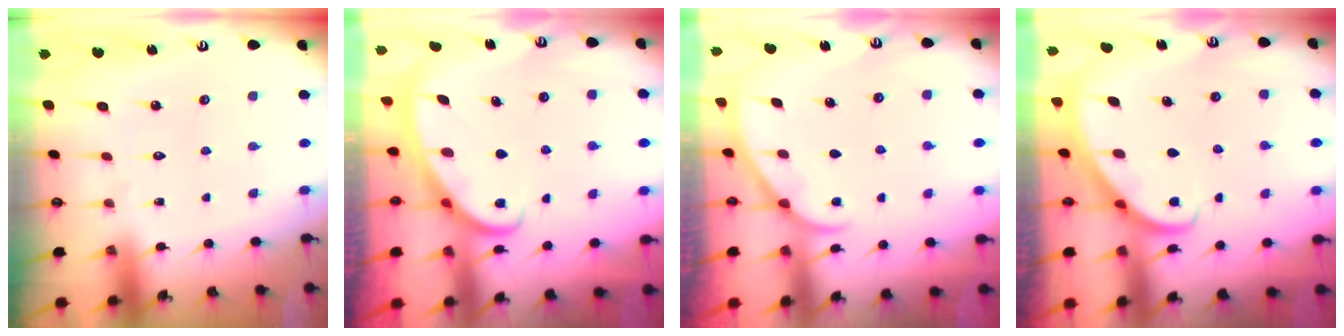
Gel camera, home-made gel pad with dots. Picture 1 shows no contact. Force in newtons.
{"total": 2.5, "press": 2.5, "slide": 0.4}
{"total": 1.7, "press": 1.7, "slide": 0.2}
{"total": 2.8, "press": 2.8, "slide": 0.2}